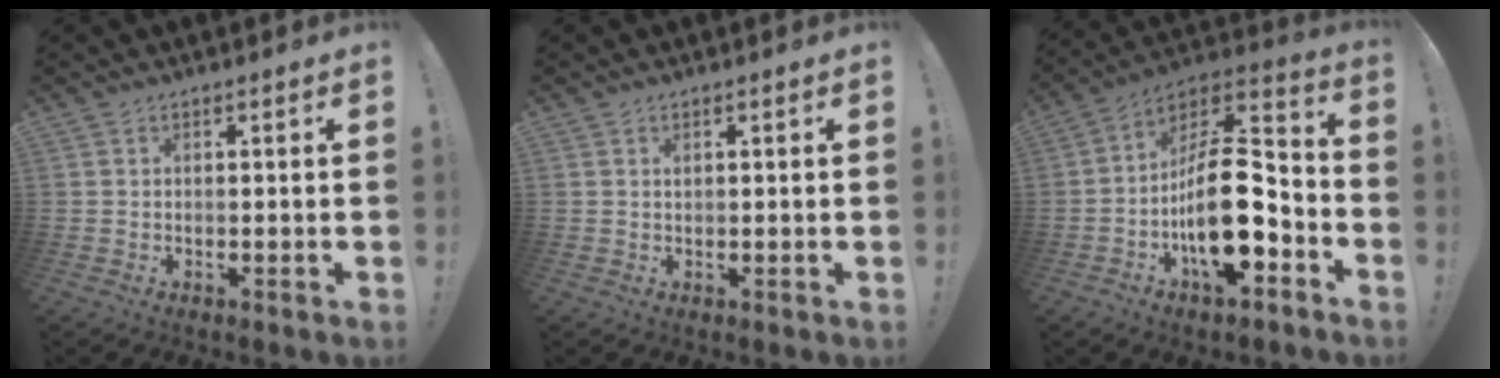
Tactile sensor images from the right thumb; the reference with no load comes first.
{"total": 0.6, "force": [0.3, 0.3, 0.4], "torque": [-0.002, -0.001, 0.004]}
{"total": 20.3, "force": [-5.2, 9.3, 17.2], "torque": [-0.298, 0.030, -0.077]}